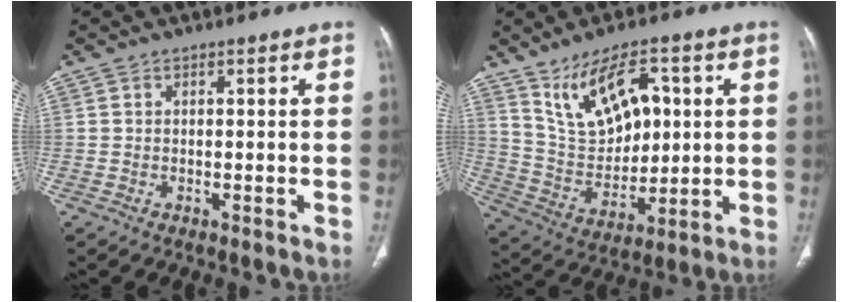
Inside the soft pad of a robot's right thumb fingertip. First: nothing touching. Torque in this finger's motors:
{"motor_torque": [1.64, 1.74, 0.49, -0.28, 0.32]}